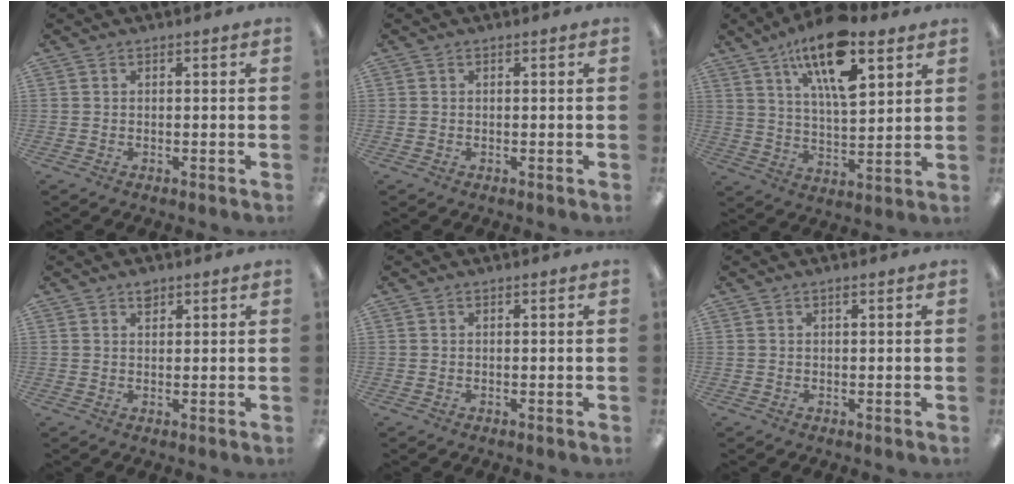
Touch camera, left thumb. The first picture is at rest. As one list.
[{"total": 0.0}, {"total": 17.3, "force": [10.5, 6.3, 12.2], "torque": [-0.205, -0.045, 0.173]}, {"total": 2.1, "force": [1.6, 1.0, 0.9], "torque": [-0.005, -0.008, 0.026]}, {"total": 0.0}, {"total": 0.8, "force": [0.5, 0.1, 0.7], "torque": [-0.015, 0.000, 0.008]}]